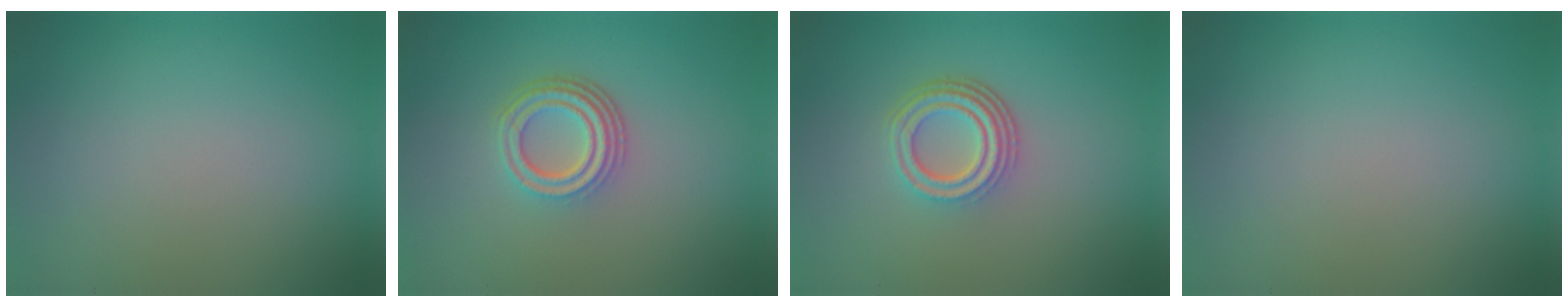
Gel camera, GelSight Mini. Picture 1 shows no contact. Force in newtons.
{"total": 4.2, "press": 3.1, "slide": 2.9}
{"total": 4.2, "press": 3.2, "slide": 2.8}
{"total": 0.0}